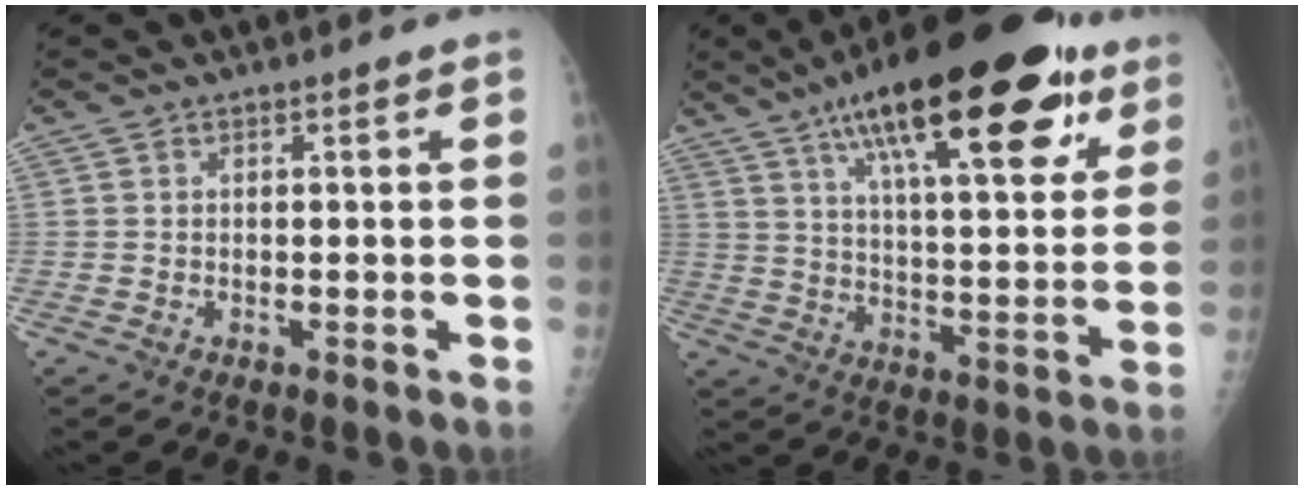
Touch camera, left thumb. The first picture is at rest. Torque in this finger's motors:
{"motor_torque": [3.71, 1.29, 1.68, -1.09, 0.49]}